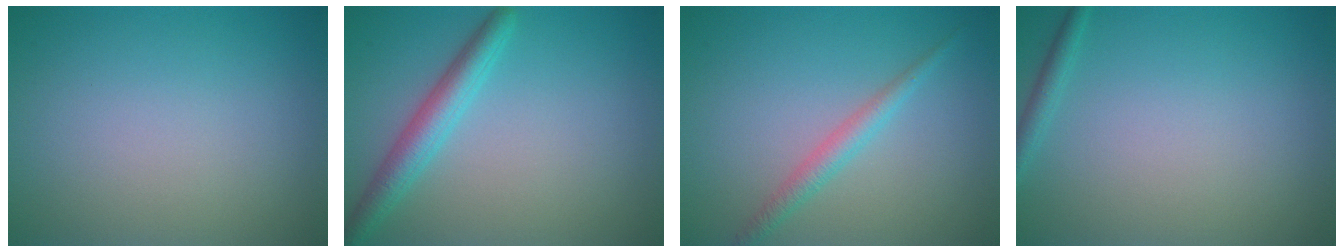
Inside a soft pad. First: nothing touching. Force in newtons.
{"total": 3.4, "press": 3.4, "slide": 0.1}
{"total": 1.9, "press": 1.9, "slide": 0.1}
{"total": 1.2, "press": 1.1, "slide": 0.1}